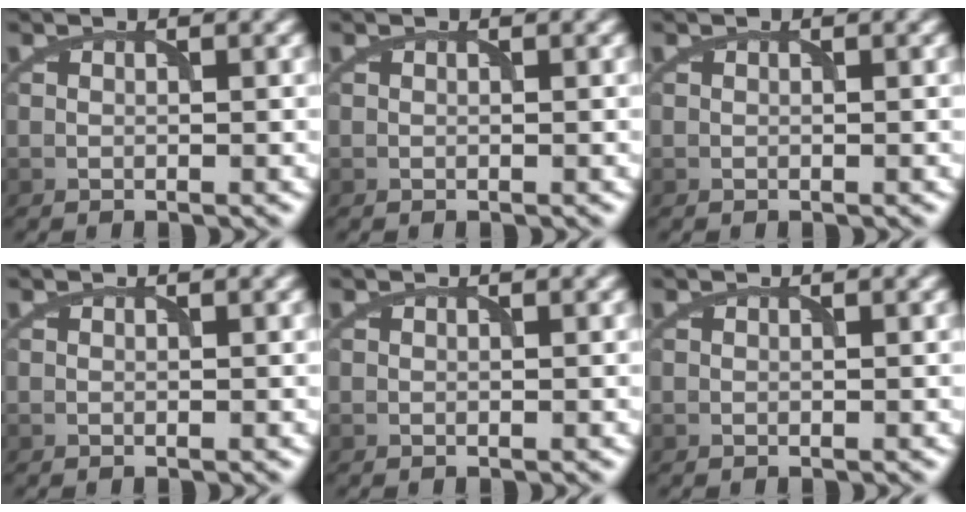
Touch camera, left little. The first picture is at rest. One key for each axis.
{"total": 0.0}
{"total": 0.0}
{"total": 0.0}
{"total": 0.0}
{"total": 0.0}